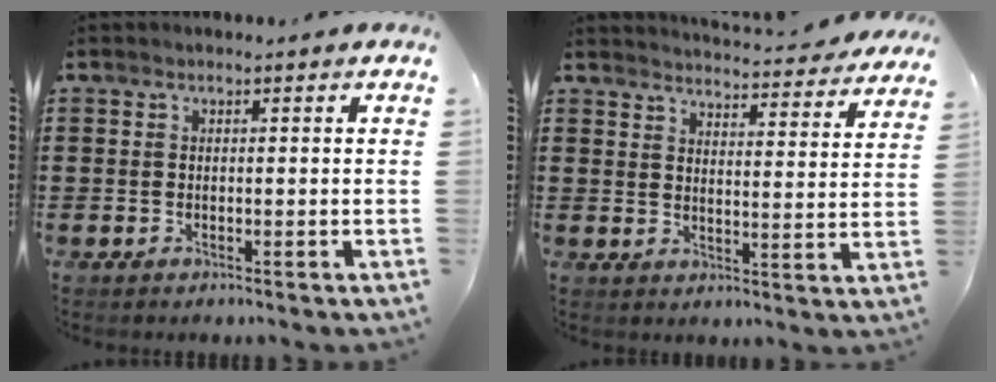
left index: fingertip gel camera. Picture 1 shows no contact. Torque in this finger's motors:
{"motor_torque": [2.14, 0.00, 0.17, 0.07]}